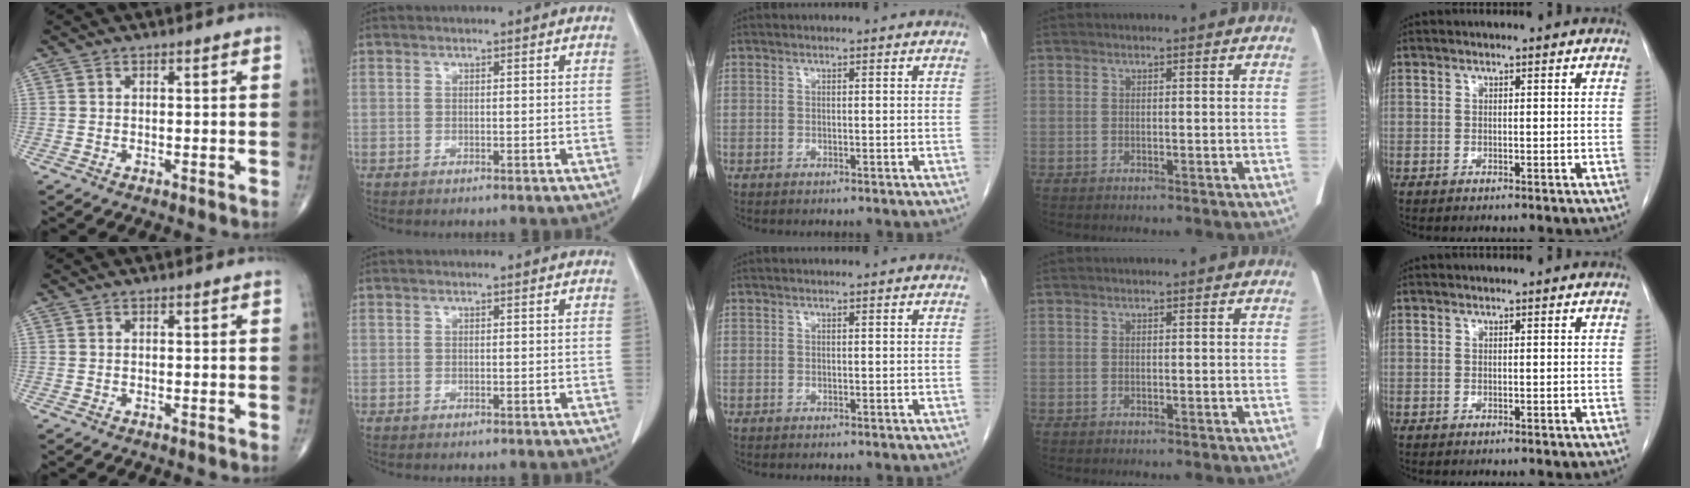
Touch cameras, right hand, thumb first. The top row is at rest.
{}